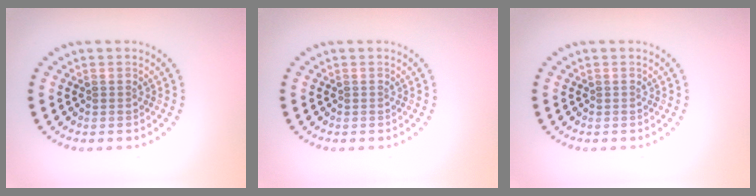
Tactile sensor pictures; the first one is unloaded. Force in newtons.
{"total": 0.0}
{"total": 0.0}